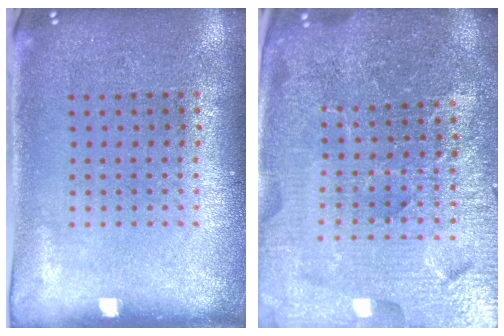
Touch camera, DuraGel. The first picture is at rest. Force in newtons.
{"total": 5.8, "press": 5.2, "slide": 2.5}